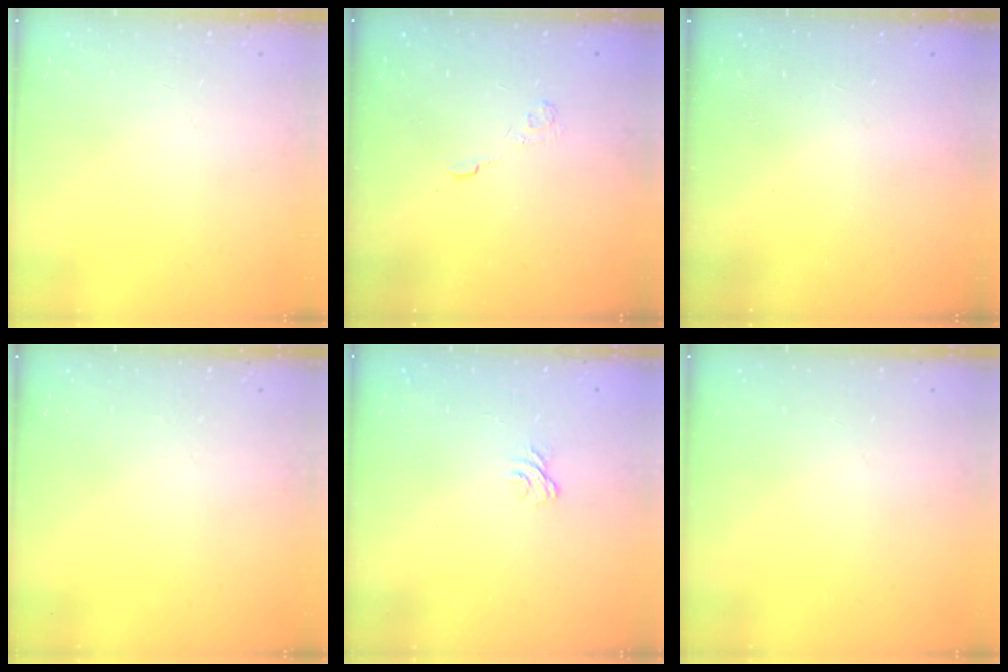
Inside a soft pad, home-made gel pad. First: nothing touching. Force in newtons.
{"total": 2.4, "press": 1.9, "slide": 1.4}
{"total": 2.4, "press": 2.3, "slide": 0.8}
{"total": 0.0}
{"total": 3.9, "press": 3.6, "slide": 1.3}
{"total": 0.0}